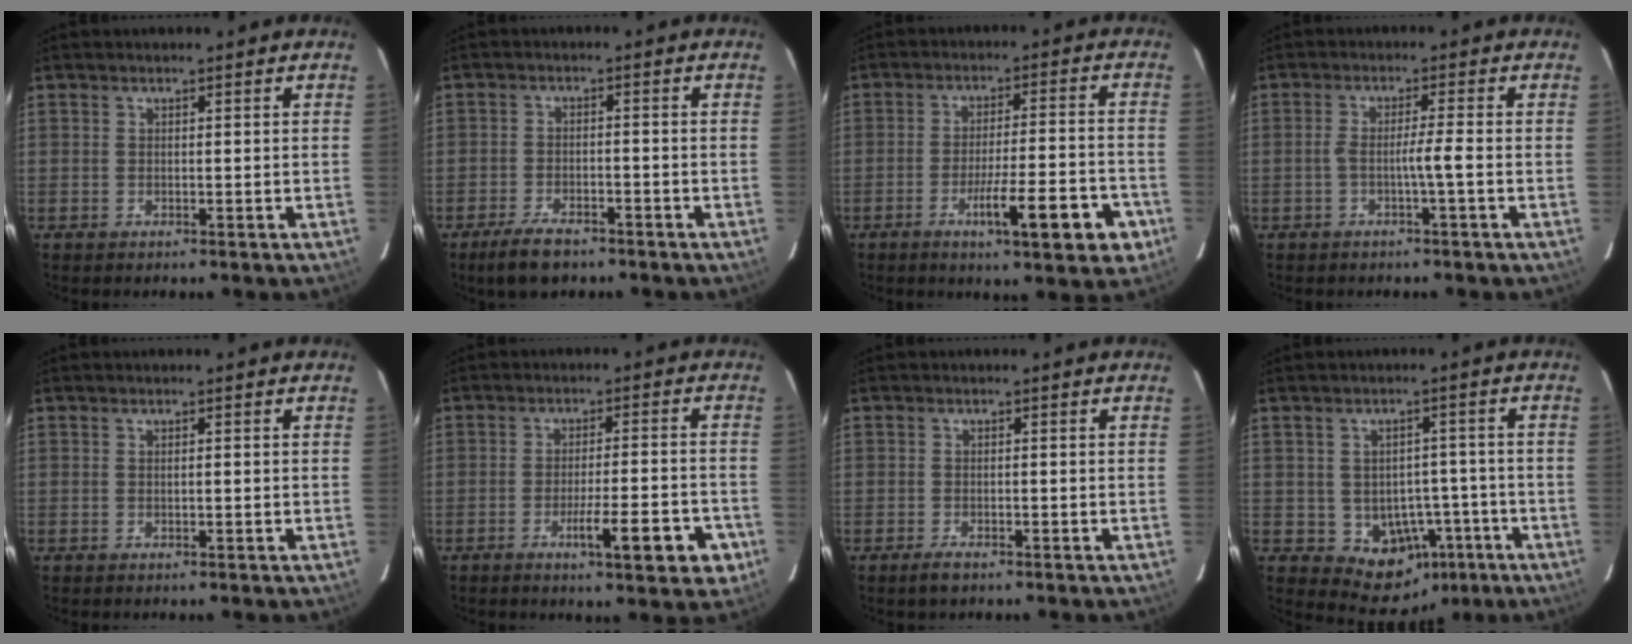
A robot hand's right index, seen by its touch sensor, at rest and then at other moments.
{"total": 5.5, "force": [-4.1, 2.0, 3.0], "torque": [-0.061, -0.004, -0.068]}
{"total": 11.3, "force": [-5.4, 1.4, 9.8], "torque": [-0.140, 0.001, -0.072]}
{"total": 2.9, "force": [-1.0, -0.6, 2.6], "torque": [-0.047, 0.004, -0.017]}
{"total": 0.6, "force": [0.0, 0.1, 0.6], "torque": [-0.012, 0.000, 0.002]}
{"total": 9.2, "force": [-4.4, 1.3, 8.0], "torque": [-0.106, -0.001, -0.056]}
{"total": 1.8, "force": [-1.3, 0.7, 1.1], "torque": [-0.025, -0.002, -0.019]}
{"total": 8.5, "force": [-3.0, 6.7, 4.2], "torque": [-0.049, 0.018, -0.025]}